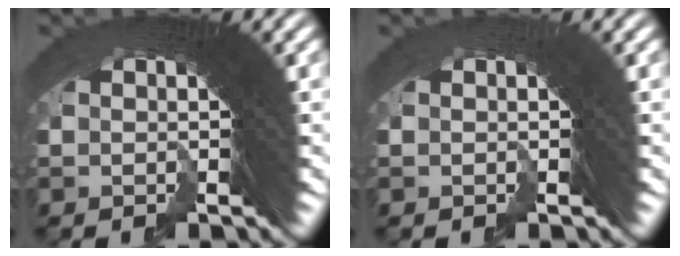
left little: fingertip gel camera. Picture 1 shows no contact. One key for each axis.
{"total": 0.6, "fx": -0.1, "fy": -0.1, "fz": -0.5, "tx": 0.007, "ty": 0.001, "tz": -0.004}